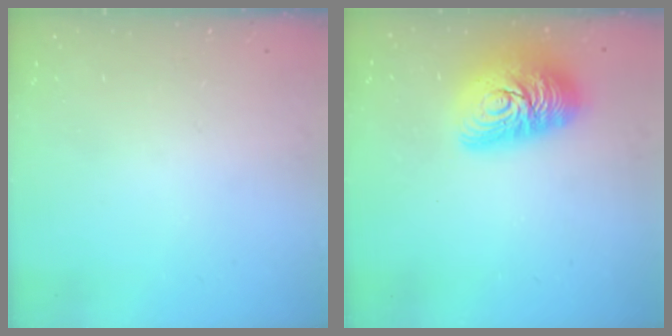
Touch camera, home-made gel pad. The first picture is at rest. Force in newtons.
{"total": 16.6, "press": 16.6, "slide": 1.2}